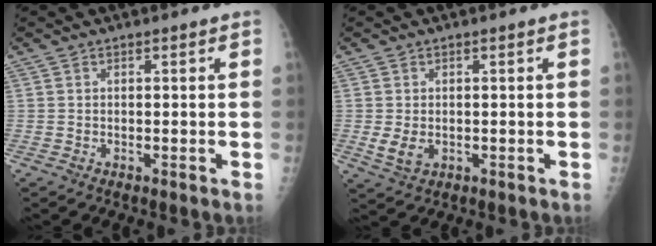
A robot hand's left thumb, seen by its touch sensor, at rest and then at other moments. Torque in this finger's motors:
{"motor_torque": [-0.23, 0.32, 0.47, 0.05, 0.10]}